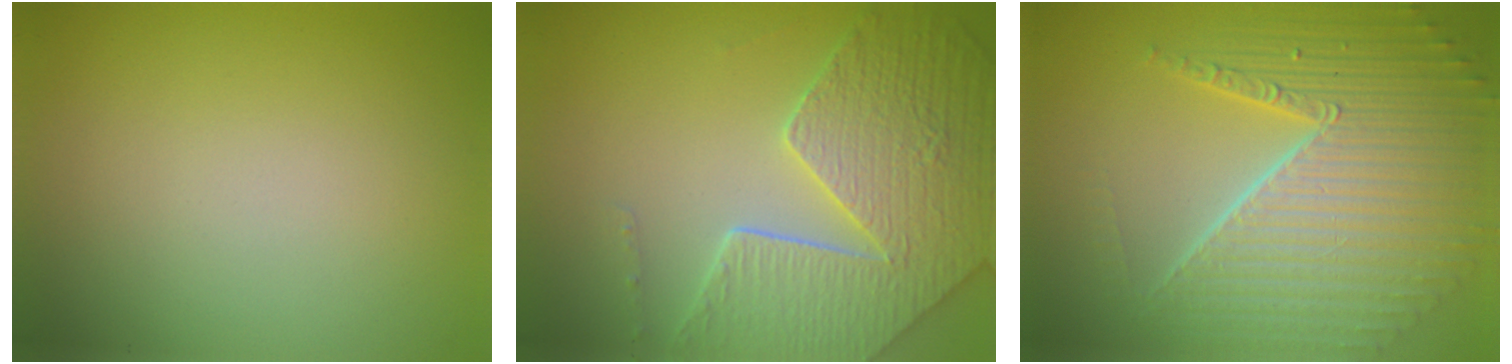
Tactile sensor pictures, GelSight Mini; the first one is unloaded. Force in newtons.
{"total": 8.0, "press": 5.8, "slide": 5.5}
{"total": 9.7, "press": 6.2, "slide": 7.5}